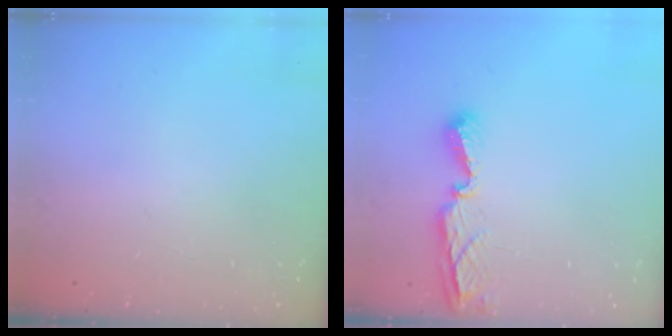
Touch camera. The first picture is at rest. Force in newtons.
{"total": 8.0, "press": 7.9, "slide": 1.0}